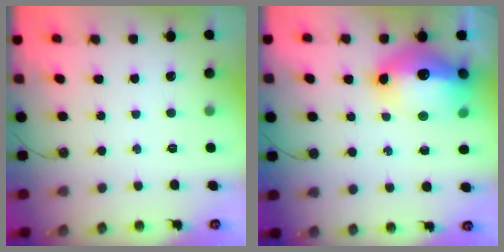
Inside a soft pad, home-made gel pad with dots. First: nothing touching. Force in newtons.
{"total": 19.9, "press": 19.2, "slide": 5.2}